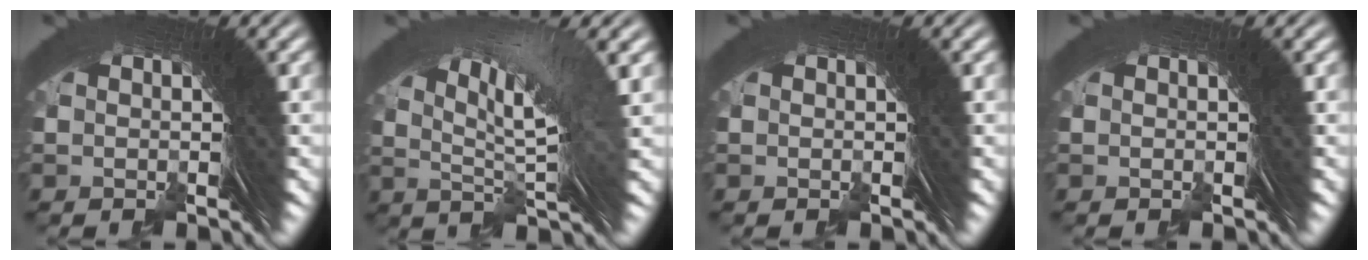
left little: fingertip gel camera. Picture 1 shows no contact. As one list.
[{"total": 5.6, "force": [2.2, 0.6, 5.1], "torque": [-0.069, 0.015, 0.035]}, {"total": 0.0}, {"total": 0.0}]